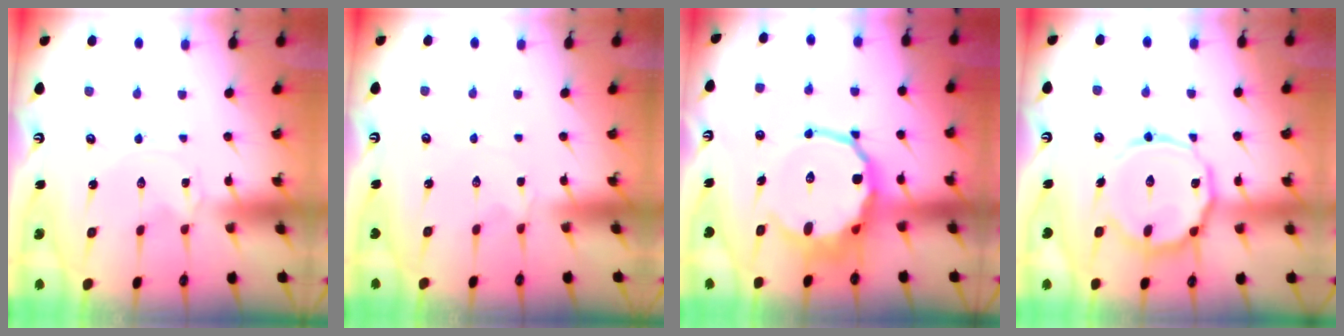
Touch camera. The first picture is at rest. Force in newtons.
{"total": 1.3, "press": 1.3, "slide": 0.4}
{"total": 13.9, "press": 13.4, "slide": 3.7}
{"total": 15.2, "press": 15.2, "slide": 1.3}